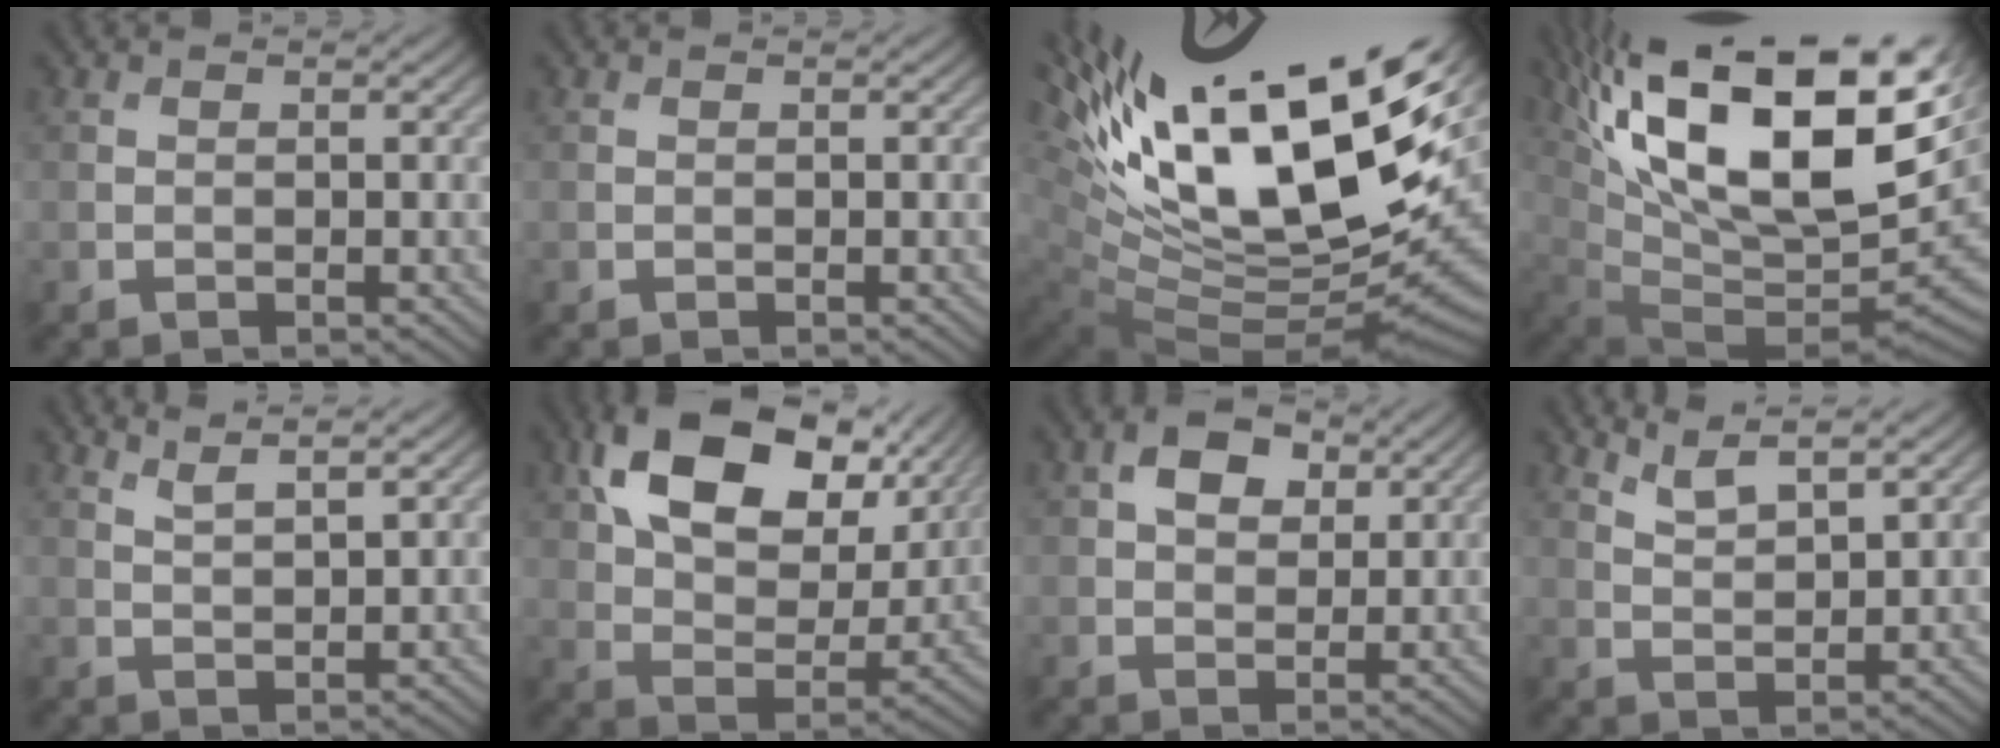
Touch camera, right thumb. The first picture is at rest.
{"total": 0.0}
{"total": 20.7, "force": [8.4, 7.7, 17.2], "torque": [-0.275, 0.038, 0.154]}
{"total": 22.1, "force": [9.6, 8.9, 17.7], "torque": [-0.288, 0.039, 0.181]}
{"total": 2.9, "force": [2.1, 0.3, 1.9], "torque": [-0.033, 0.004, 0.043]}
{"total": 16.4, "force": [7.8, 9.5, 10.8], "torque": [-0.210, 0.001, 0.138]}
{"total": 4.7, "force": [1.9, 3.1, 3.0], "torque": [-0.053, 0.004, 0.030]}
{"total": 3.8, "force": [2.9, 0.5, 2.4], "torque": [-0.053, 0.001, 0.066]}